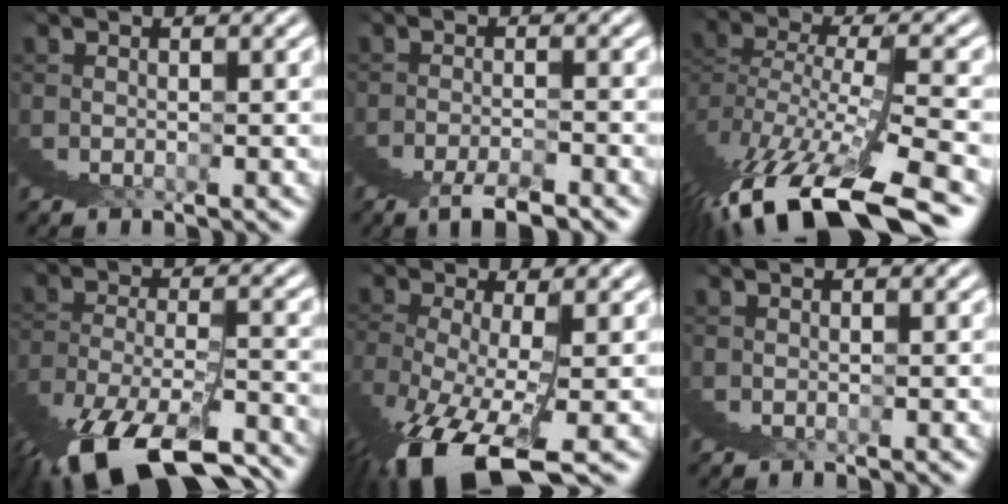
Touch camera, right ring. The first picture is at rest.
{"total": 1.4, "force": [0.2, -1.4, 0.4], "torque": [0.010, 0.034, -0.016]}
{"total": 5.4, "force": [-1.8, 0.9, 5.0], "torque": [-0.106, 0.003, -0.024]}
{"total": 8.1, "force": [-5.3, 3.0, 5.4], "torque": [-0.100, -0.020, -0.071]}
{"total": 5.1, "force": [-2.9, 1.2, 4.0], "torque": [-0.083, -0.019, -0.031]}
{"total": 0.0}